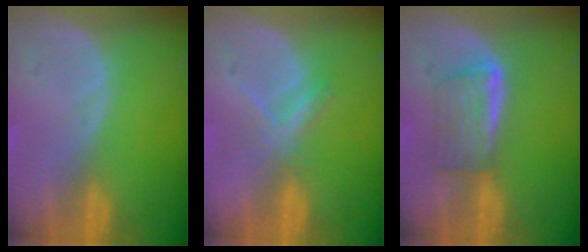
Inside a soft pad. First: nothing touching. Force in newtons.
{"total": 3.1, "press": 2.9, "slide": 0.9}
{"total": 5.8, "press": 5.1, "slide": 2.9}